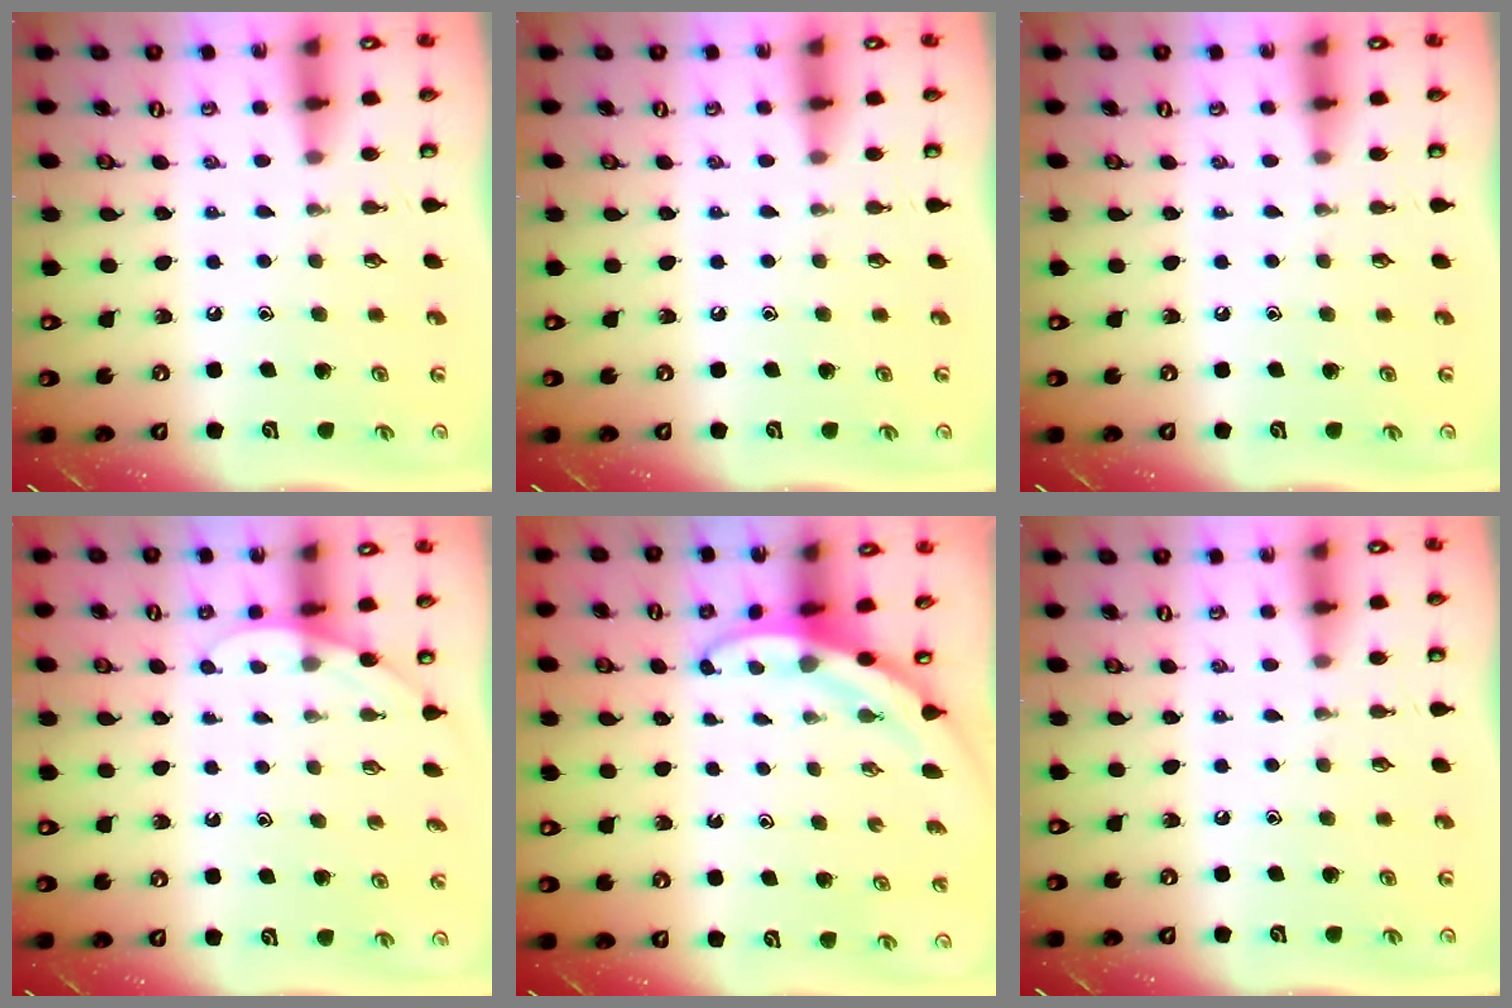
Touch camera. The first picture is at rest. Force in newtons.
{"total": 0.0}
{"total": 0.0}
{"total": 3.2, "press": 3.2, "slide": 0.3}
{"total": 3.5, "press": 3.5, "slide": 0.1}
{"total": 0.0}